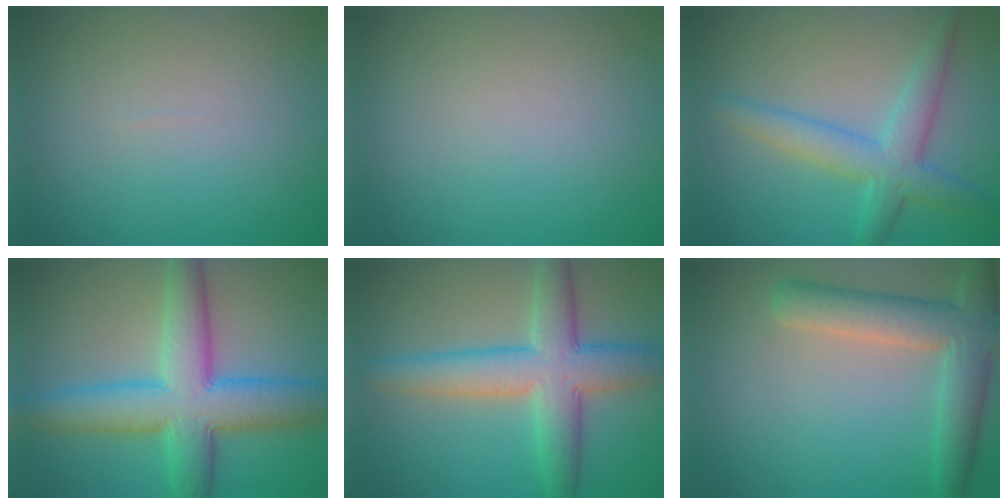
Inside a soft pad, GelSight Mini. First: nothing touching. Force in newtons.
{"total": 0.0}
{"total": 4.4, "press": 4.4, "slide": 0.1}
{"total": 8.9, "press": 8.9, "slide": 0.2}
{"total": 7.1, "press": 7.1, "slide": 0.2}
{"total": 5.9, "press": 5.9, "slide": 0.3}